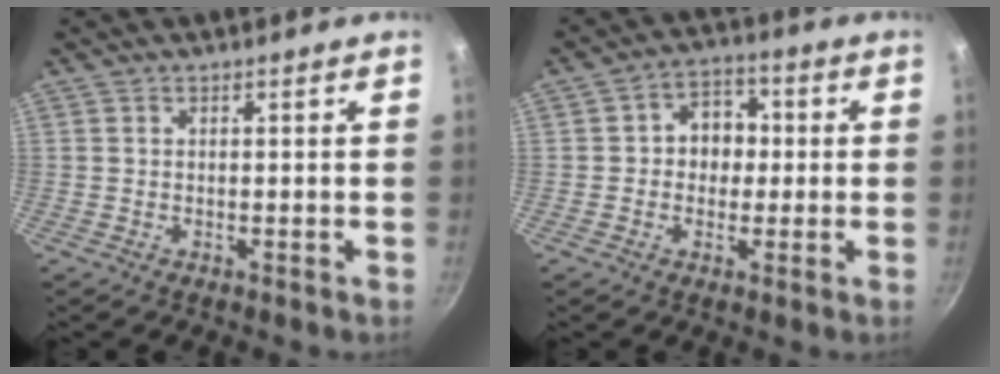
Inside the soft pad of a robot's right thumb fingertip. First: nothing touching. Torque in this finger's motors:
{"motor_torque": [-0.36, 0.54, -0.09, 0.02, 0.13]}